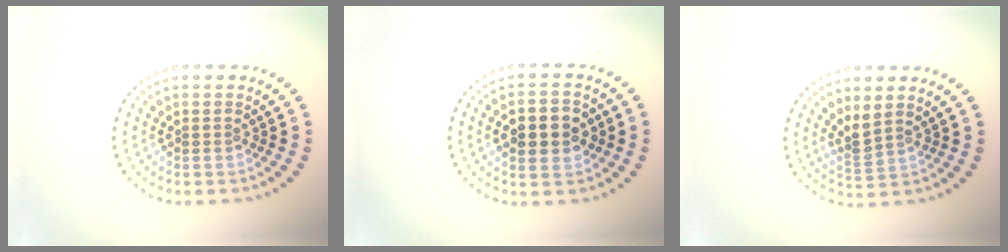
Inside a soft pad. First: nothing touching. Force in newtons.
{"total": 4.6, "press": 4.6, "slide": 0.1}
{"total": 2.0, "press": 1.5, "slide": 1.3}